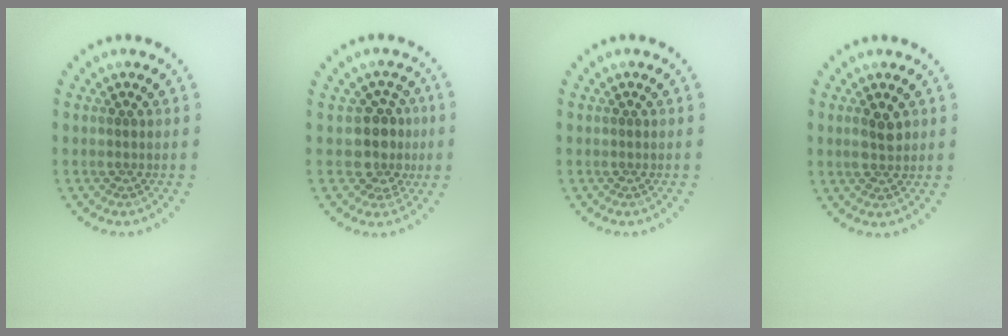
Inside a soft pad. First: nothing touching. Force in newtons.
{"total": 3.4, "press": 2.7, "slide": 2.0}
{"total": 0.0}
{"total": 1.9, "press": 1.9, "slide": 0.2}